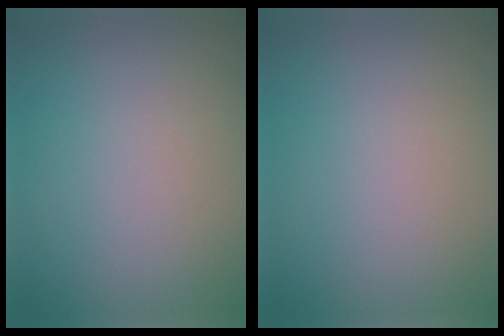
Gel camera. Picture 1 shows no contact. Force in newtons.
{"total": 0.0}